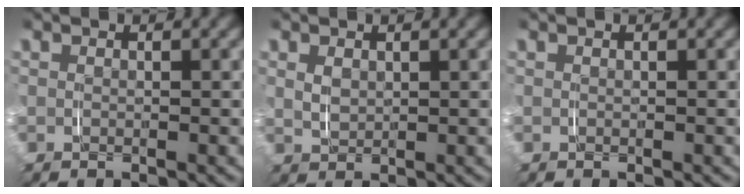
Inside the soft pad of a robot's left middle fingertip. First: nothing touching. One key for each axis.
{"total": 1.7, "fx": 0.7, "fy": 1.2, "fz": 1.0, "tx": -0.022, "ty": -0.003, "tz": 0.019}
{"total": 0.0}